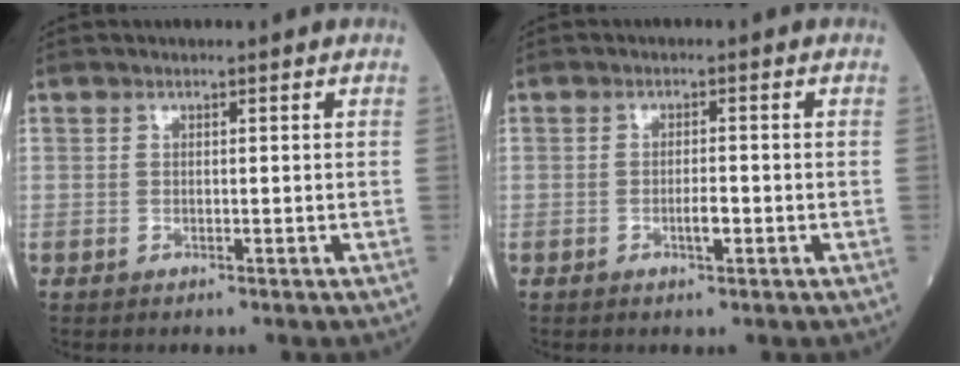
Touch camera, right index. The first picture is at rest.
{"total": 2.0, "force": [-0.8, 0.4, 1.8], "torque": [-0.029, 0.000, -0.014]}